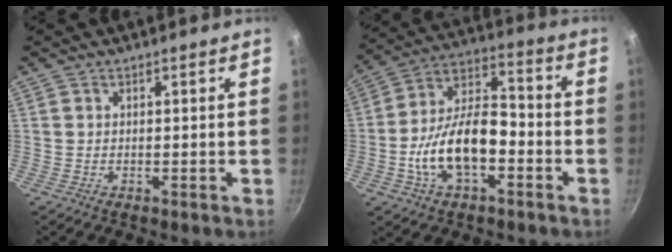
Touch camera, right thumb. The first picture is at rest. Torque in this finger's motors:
{"motor_torque": [0.38, 0.28, 1.52, -1.01, 0.17]}